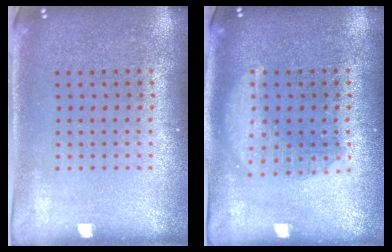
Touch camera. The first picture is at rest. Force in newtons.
{"total": 1.4, "press": 1.4, "slide": 0.1}